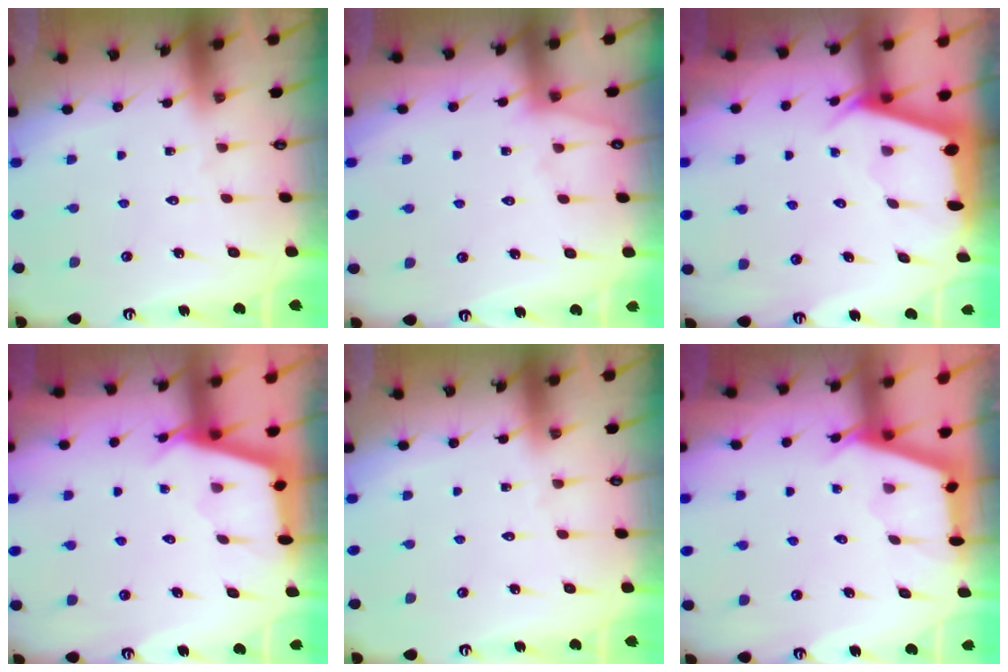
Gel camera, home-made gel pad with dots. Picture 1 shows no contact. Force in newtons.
{"total": 3.6, "press": 3.5, "slide": 0.4}
{"total": 2.4, "press": 2.3, "slide": 0.3}
{"total": 2.7, "press": 2.7, "slide": 0.3}
{"total": 0.0}
{"total": 2.9, "press": 2.8, "slide": 0.3}